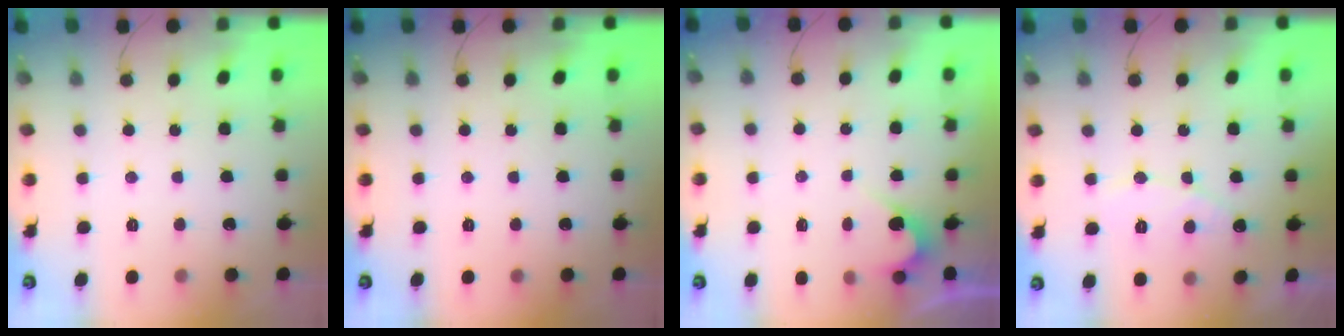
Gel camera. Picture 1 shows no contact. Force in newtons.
{"total": 0.0}
{"total": 2.4, "press": 2.4, "slide": 0.1}
{"total": 7.9, "press": 7.9, "slide": 0.7}